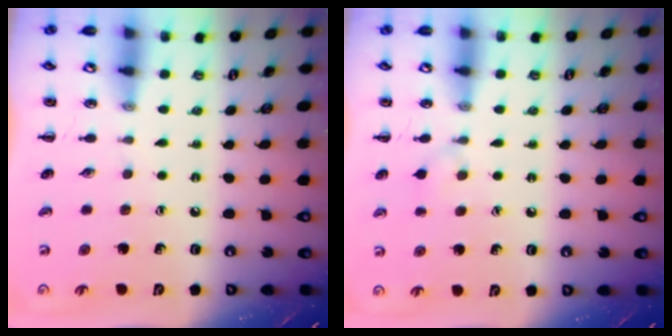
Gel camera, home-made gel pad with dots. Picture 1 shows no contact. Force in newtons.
{"total": 5.7, "press": 5.4, "slide": 1.8}